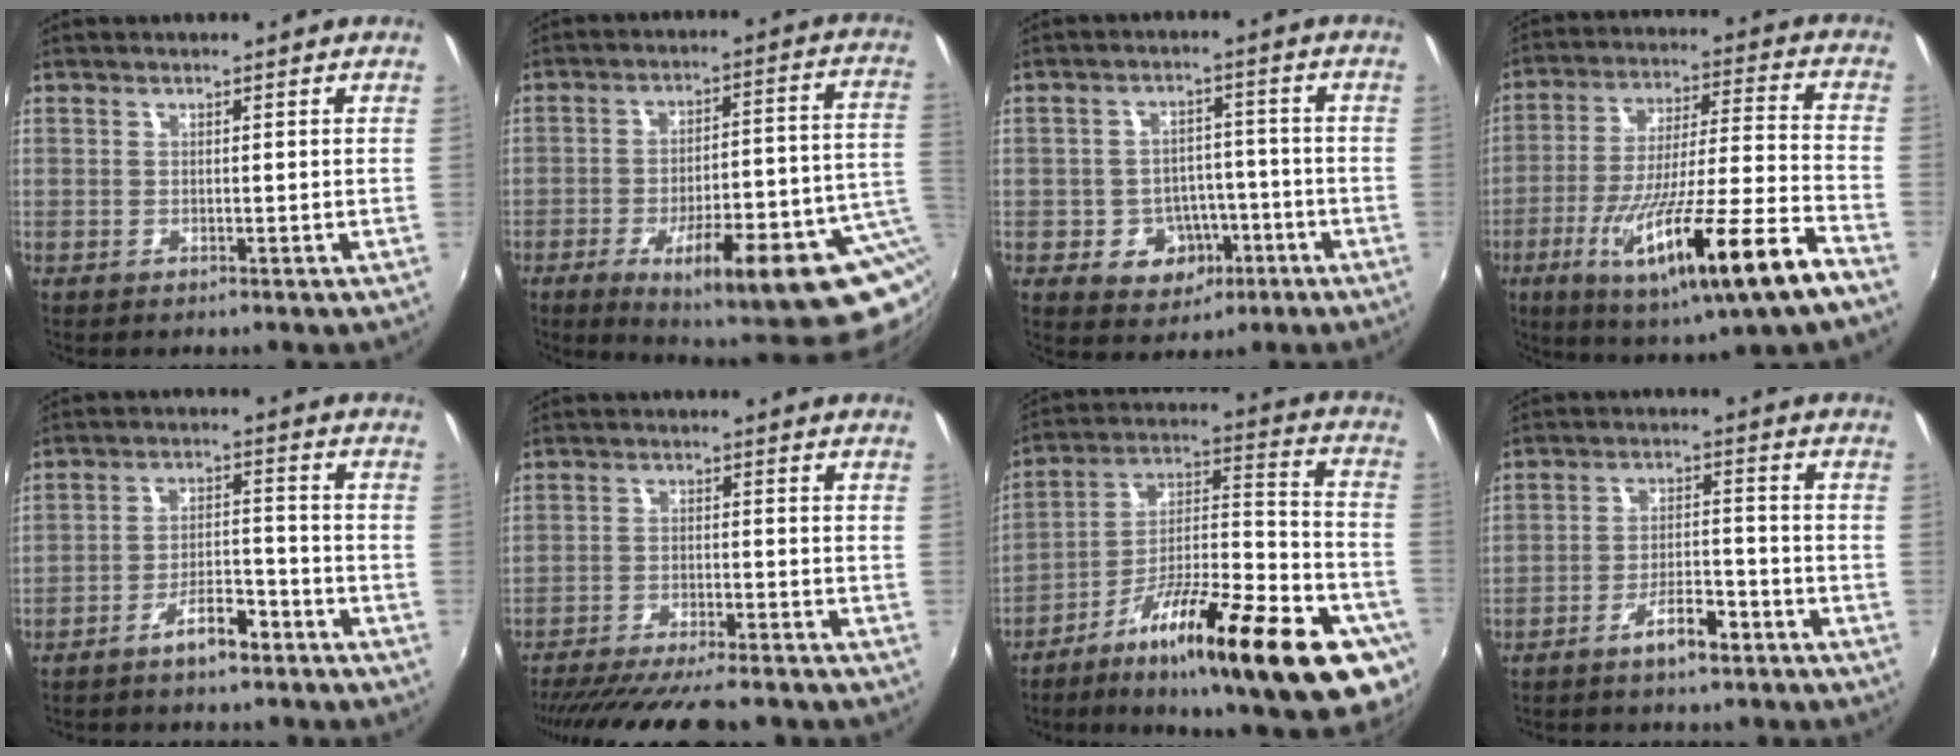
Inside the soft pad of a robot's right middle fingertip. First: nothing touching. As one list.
[{"total": 25.6, "force": [-9.5, 6.9, 22.8], "torque": [-0.312, -0.015, -0.115]}, {"total": 8.5, "force": [-3.5, 6.9, 3.5], "torque": [-0.076, 0.017, -0.033]}, {"total": 22.8, "force": [-12.2, 1.3, 19.2], "torque": [-0.334, -0.068, -0.200]}, {"total": 7.1, "force": [-5.6, 2.4, 3.7], "torque": [-0.076, 0.020, -0.085]}, {"total": 18.2, "force": [-16.0, 2.5, 8.3], "torque": [-0.161, -0.027, -0.241]}, {"total": 29.2, "force": [-16.2, 6.9, 23.3], "torque": [-0.317, -0.010, -0.249]}, {"total": 6.2, "force": [-4.8, 2.0, 3.5], "torque": [-0.073, 0.012, -0.073]}]